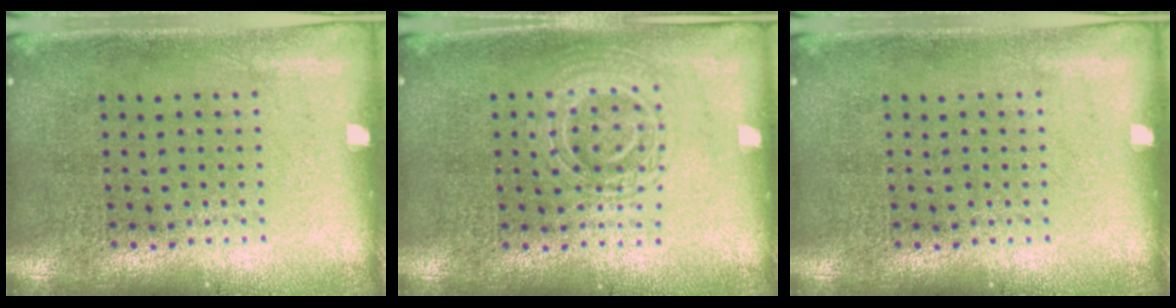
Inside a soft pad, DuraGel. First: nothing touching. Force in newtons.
{"total": 1.4, "press": 1.3, "slide": 0.3}
{"total": 0.0}